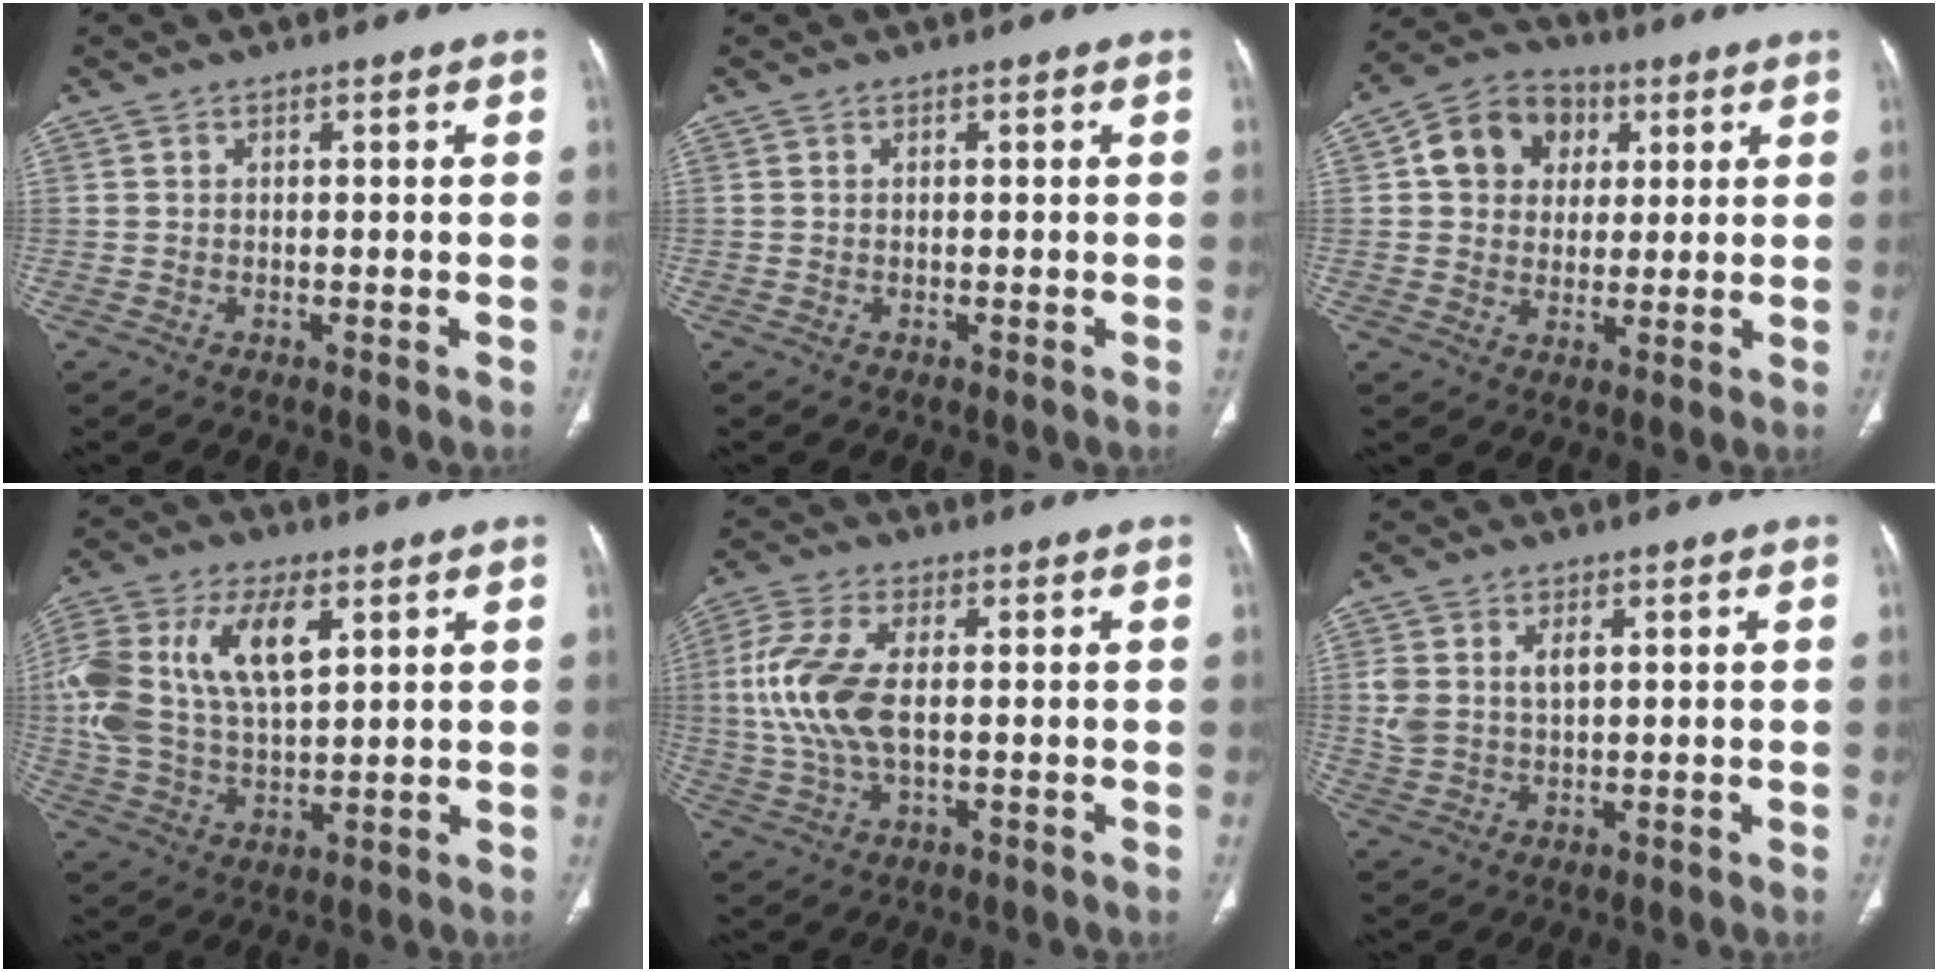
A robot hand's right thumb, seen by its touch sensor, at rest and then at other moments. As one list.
[{"total": 0.0}, {"total": 11.3, "force": [3.1, 9.4, 5.3], "torque": [-0.060, 0.001, 0.042]}, {"total": 20.1, "force": [5.9, 10.6, 16.0], "torque": [-0.353, 0.005, 0.107]}, {"total": 11.4, "force": [0.6, 5.4, 10.1], "torque": [-0.241, 0.004, 0.012]}, {"total": 5.6, "force": [1.6, 3.2, 4.3], "torque": [-0.088, -0.001, 0.038]}]